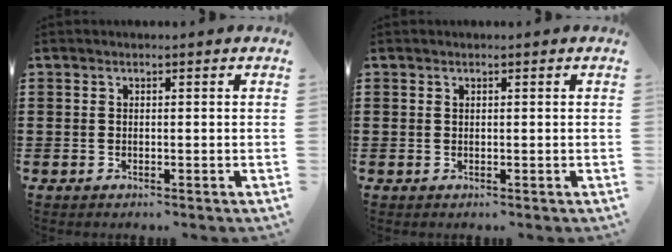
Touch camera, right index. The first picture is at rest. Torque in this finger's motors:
{"motor_torque": [-0.44, 0.65, -0.03, -0.01]}